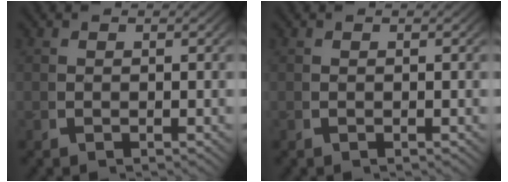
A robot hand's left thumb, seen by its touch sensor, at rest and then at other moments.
{"total": 0.0}